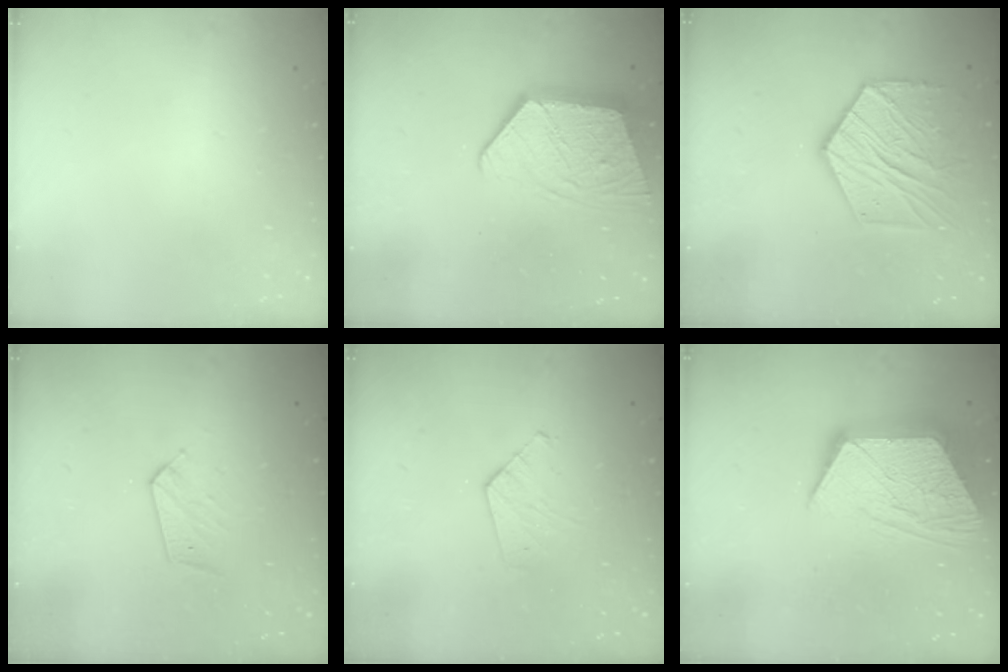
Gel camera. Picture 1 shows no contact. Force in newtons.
{"total": 13.7, "press": 13.6, "slide": 1.0}
{"total": 16.2, "press": 16.1, "slide": 1.4}
{"total": 5.1, "press": 5.0, "slide": 0.5}
{"total": 4.9, "press": 4.8, "slide": 0.4}
{"total": 18.1, "press": 18.1, "slide": 1.2}